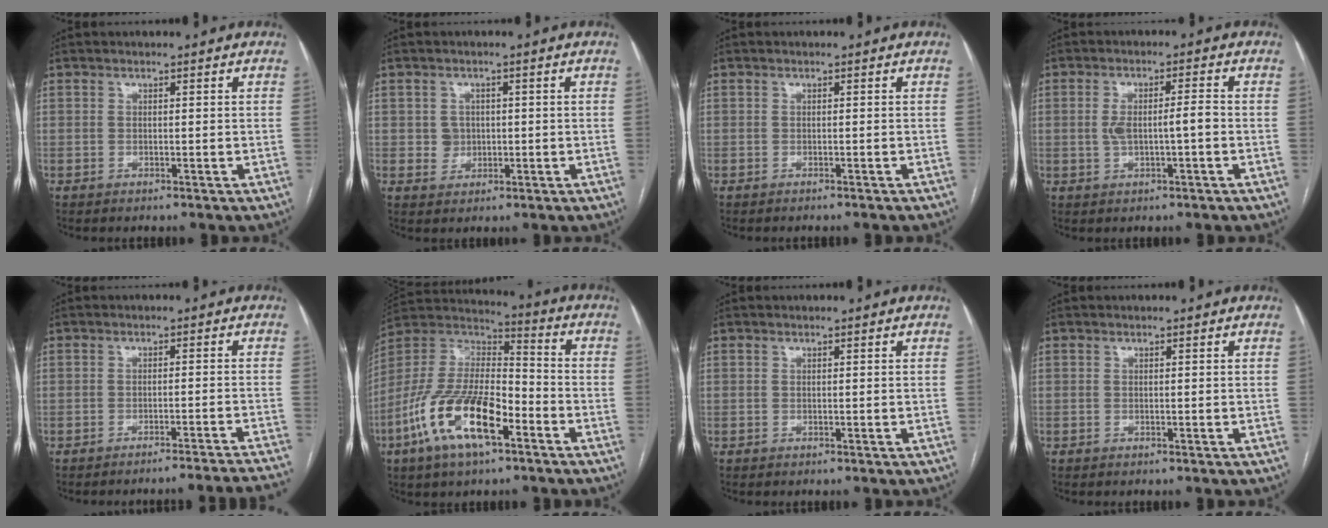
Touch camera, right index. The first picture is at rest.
{"total": 2.7, "force": [-0.1, 2.6, 0.7], "torque": [-0.006, 0.004, 0.004]}
{"total": 1.0, "force": [-0.9, 0.0, 0.3], "torque": [-0.005, 0.000, -0.012]}
{"total": 5.0, "force": [-0.6, 1.2, 4.8], "torque": [-0.096, 0.015, -0.004]}
{"total": 11.4, "force": [-10.8, -2.6, 2.4], "torque": [0.004, -0.012, -0.131]}
{"total": 17.5, "force": [-8.0, 6.2, 14.3], "torque": [-0.296, 0.002, -0.146]}
{"total": 0.0}
{"total": 0.0}